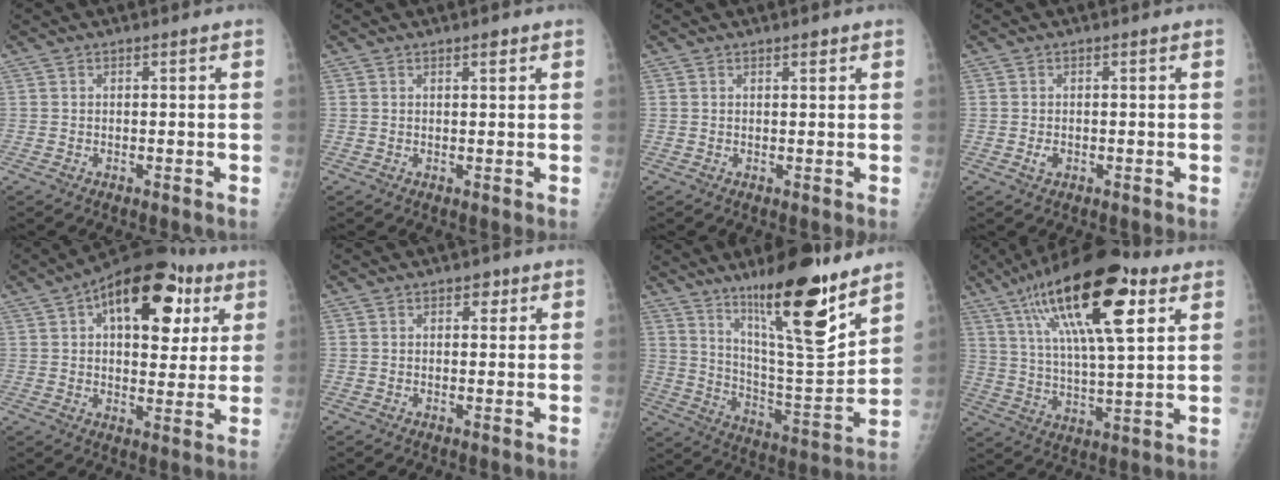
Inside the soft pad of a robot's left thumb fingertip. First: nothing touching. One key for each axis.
{"total": 1.4, "fx": 0.9, "fy": 0.5, "fz": 1.0, "tx": -0.009, "ty": -0.004, "tz": 0.013}
{"total": 1.2, "fx": 0.8, "fy": 0.4, "fz": 0.7, "tx": -0.006, "ty": -0.004, "tz": 0.012}
{"total": 1.4, "fx": -0.3, "fy": 1.0, "fz": 1.0, "tx": -0.015, "ty": -0.001, "tz": -0.005}
{"total": 20.0, "fx": 7.7, "fy": 10.7, "fz": 15.1, "tx": -0.172, "ty": 0.006, "tz": 0.107}
{"total": 2.1, "fx": 1.1, "fy": 1.4, "fz": 1.2, "tx": -0.001, "ty": -0.003, "tz": 0.012}
{"total": 20.9, "fx": 14.0, "fy": 4.4, "fz": 14.9, "tx": -0.207, "ty": -0.091, "tz": 0.235}
{"total": 22.5, "fx": 10.7, "fy": 7.0, "fz": 18.5, "tx": -0.300, "ty": -0.016, "tz": 0.178}